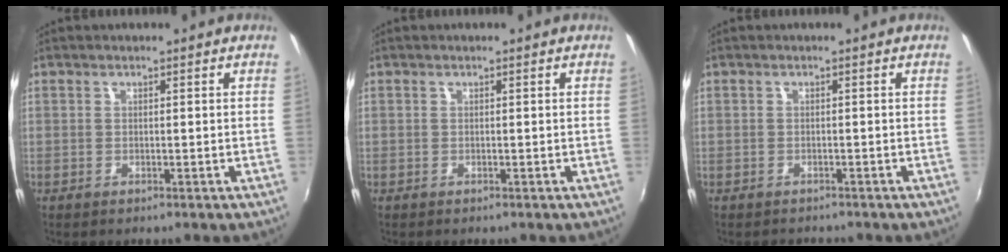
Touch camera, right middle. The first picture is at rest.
{"total": 0.0}
{"total": 1.4, "force": [-1.3, 0.5, 0.0], "torque": [-0.004, 0.000, -0.019]}